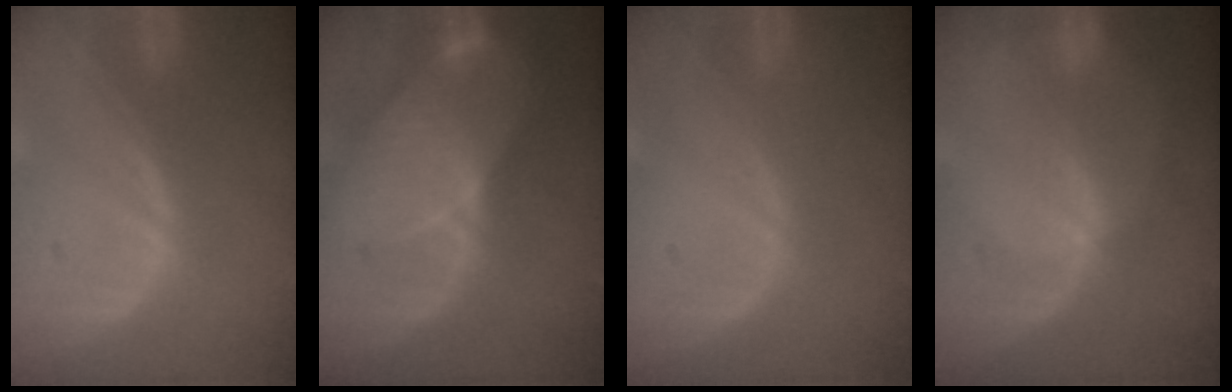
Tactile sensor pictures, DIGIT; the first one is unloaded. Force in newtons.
{"total": 7.5, "press": 7.4, "slide": 1.2}
{"total": 0.0}
{"total": 2.1, "press": 1.7, "slide": 1.2}